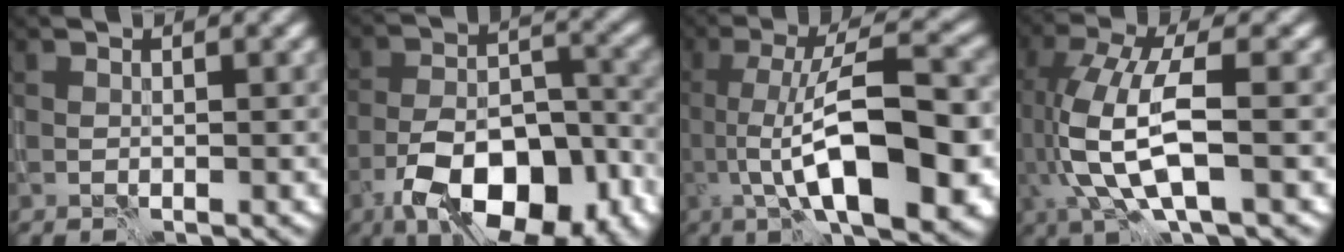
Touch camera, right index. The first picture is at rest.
{"total": 11.7, "force": [-6.8, 5.4, 7.8], "torque": [-0.135, -0.006, -0.113]}
{"total": 11.0, "force": [-2.9, 3.1, 10.1], "torque": [-0.162, 0.007, -0.051]}
{"total": 8.1, "force": [-0.6, 2.9, 7.5], "torque": [-0.167, 0.000, -0.010]}